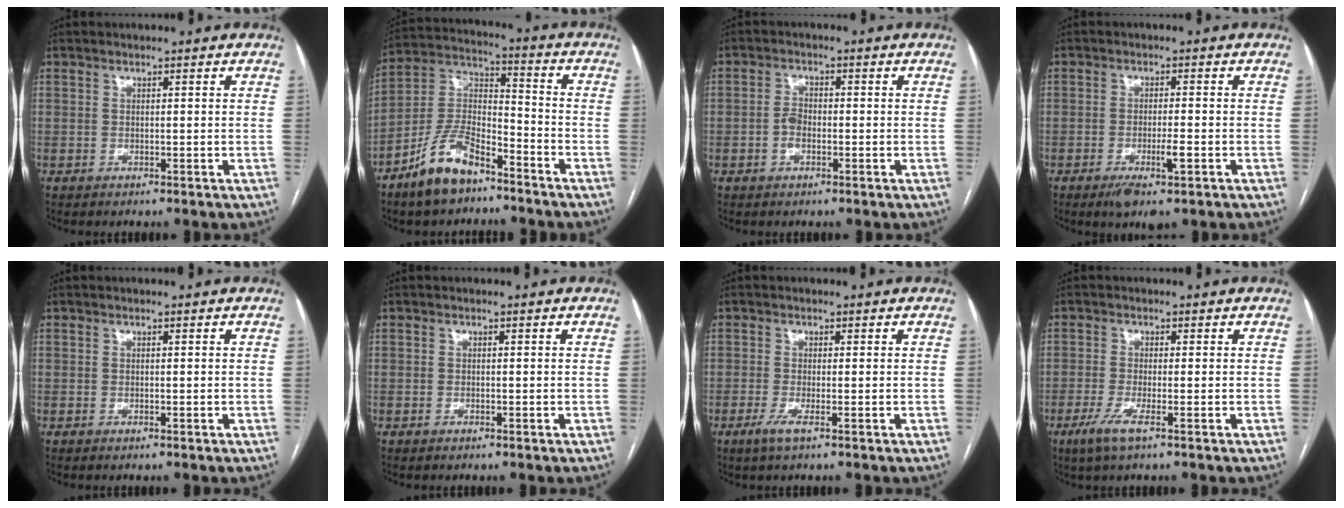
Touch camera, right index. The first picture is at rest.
{"total": 11.6, "force": [-8.2, 4.5, 6.9], "torque": [-0.144, 0.009, -0.159]}
{"total": 2.6, "force": [-0.8, 1.5, 2.0], "torque": [-0.039, 0.006, -0.017]}
{"total": 4.9, "force": [-2.2, 0.6, 4.3], "torque": [-0.078, -0.009, -0.034]}
{"total": 0.0}
{"total": 0.0}
{"total": 2.1, "force": [-1.1, -0.1, 1.8], "torque": [-0.034, -0.006, -0.022]}
{"total": 3.6, "force": [-2.0, 0.1, 3.0], "torque": [-0.063, -0.011, -0.042]}